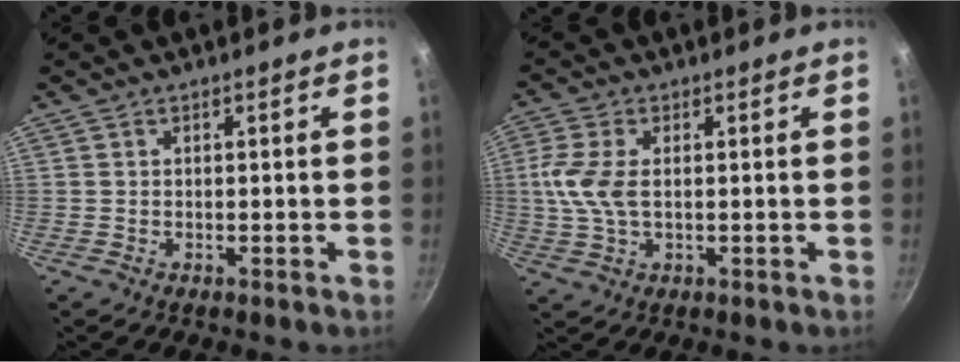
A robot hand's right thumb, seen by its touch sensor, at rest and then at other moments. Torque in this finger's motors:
{"motor_torque": [0.04, 0.09, 0.51, 0.30, 0.08]}